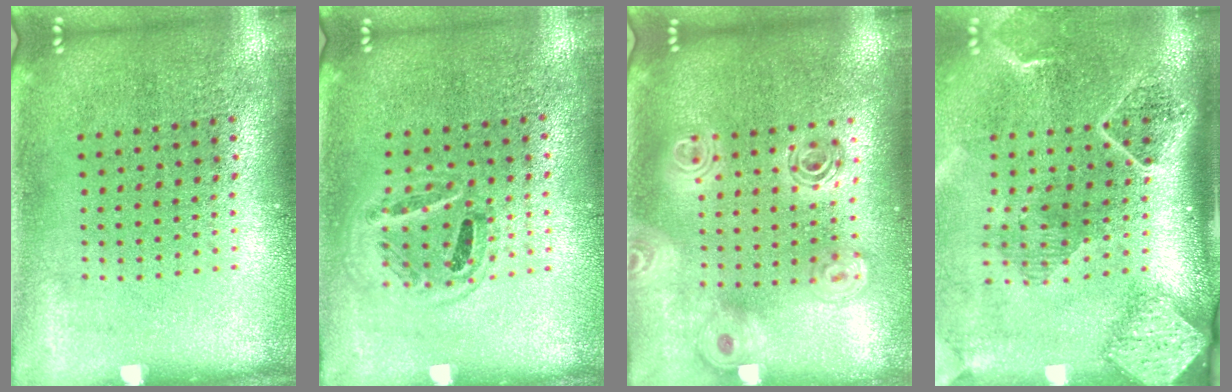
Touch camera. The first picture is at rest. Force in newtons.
{"total": 0.9, "press": 0.9, "slide": 0.3}
{"total": 1.8, "press": 1.6, "slide": 0.9}
{"total": 2.7, "press": 2.0, "slide": 1.8}